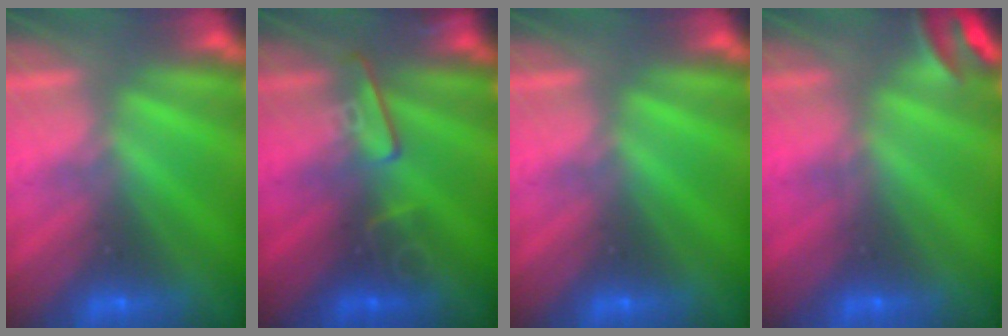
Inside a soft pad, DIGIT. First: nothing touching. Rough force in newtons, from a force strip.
{"total": 2.5}
{"total": 0.0}
{"total": 2.8}